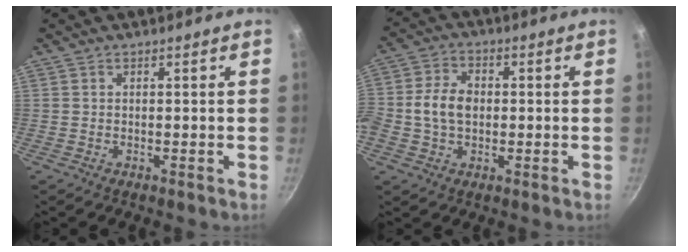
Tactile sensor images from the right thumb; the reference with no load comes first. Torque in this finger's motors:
{"motor_torque": [0.73, 2.38, 1.61, -0.29, 0.55]}